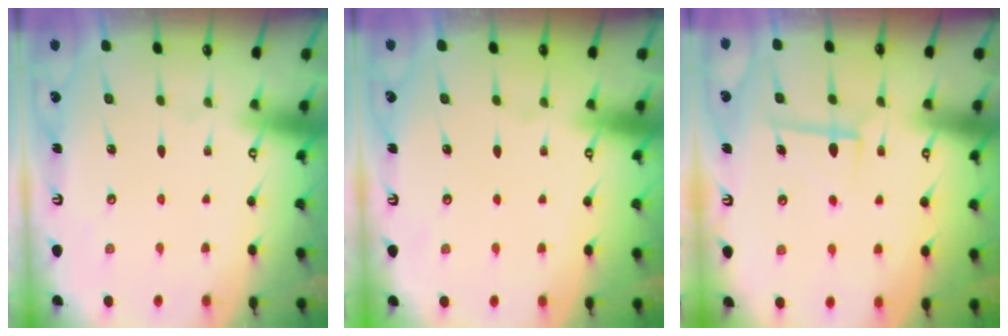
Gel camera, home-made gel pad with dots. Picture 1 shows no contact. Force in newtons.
{"total": 0.0}
{"total": 6.3, "press": 6.2, "slide": 1.2}